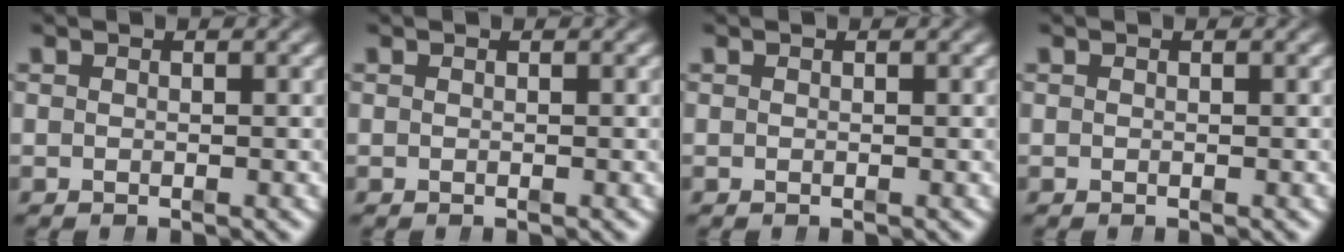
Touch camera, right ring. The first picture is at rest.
{"total": 0.0}
{"total": 0.0}
{"total": 0.0}